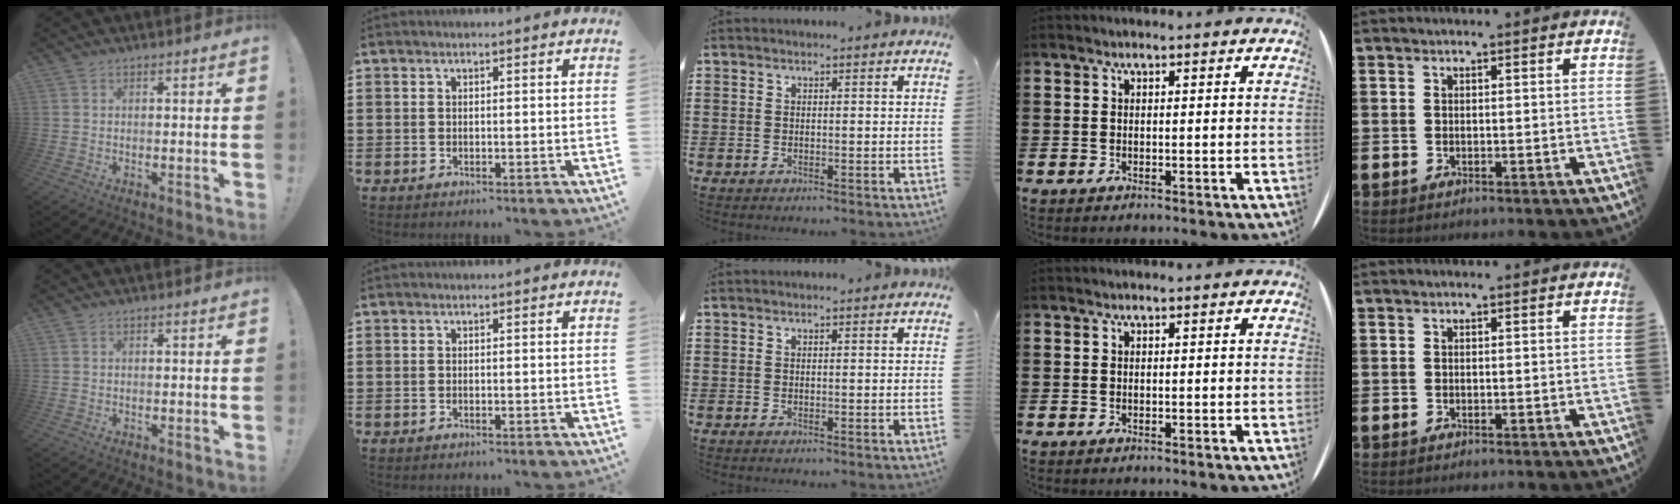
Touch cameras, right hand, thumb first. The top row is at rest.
{}